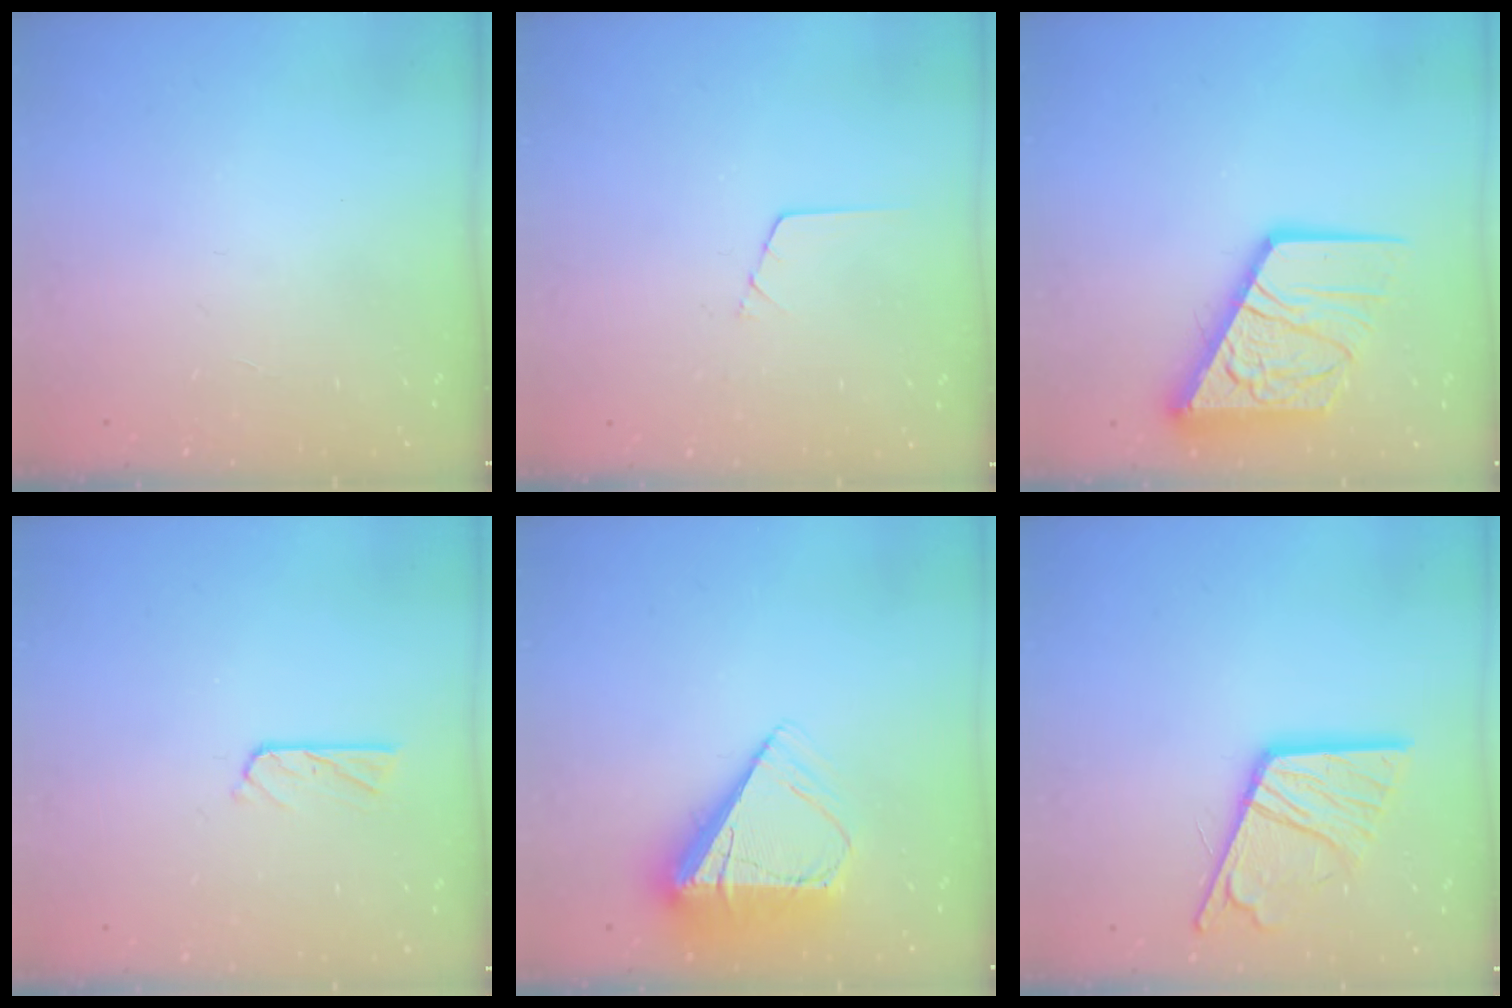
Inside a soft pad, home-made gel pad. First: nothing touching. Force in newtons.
{"total": 0.6, "press": 0.6, "slide": 0.2}
{"total": 16.6, "press": 16.6, "slide": 1.2}
{"total": 5.0, "press": 5.0, "slide": 0.3}
{"total": 9.8, "press": 9.7, "slide": 1.4}
{"total": 17.0, "press": 16.9, "slide": 1.9}